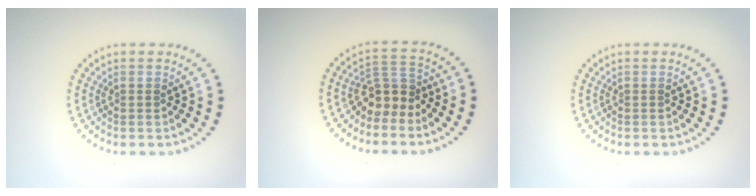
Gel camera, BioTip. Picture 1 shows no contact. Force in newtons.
{"total": 3.0, "press": 2.3, "slide": 1.9}
{"total": 0.0}